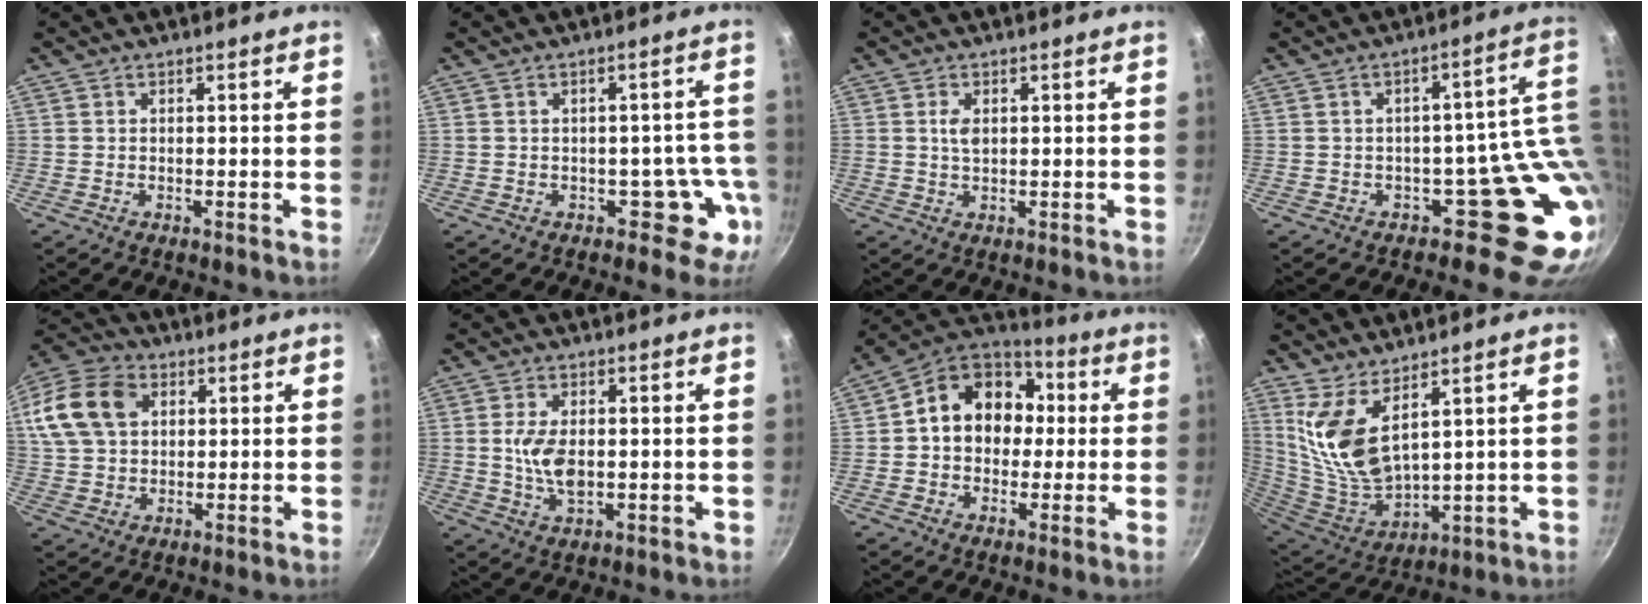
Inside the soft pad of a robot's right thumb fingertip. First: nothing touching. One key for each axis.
{"total": 6.0, "fx": -2.2, "fy": 4.5, "fz": 3.3, "tx": 0.023, "ty": 0.039, "tz": -0.016}
{"total": 3.8, "fx": 0.5, "fy": 2.4, "fz": 2.9, "tx": -0.045, "ty": 0.002, "tz": 0.007}
{"total": 9.8, "fx": 0.7, "fy": 7.5, "fz": 6.3, "tx": 0.002, "ty": 0.014, "tz": 0.014}
{"total": 18.4, "fx": 5.2, "fy": 13.7, "fz": 11.2, "tx": -0.234, "ty": 0.025, "tz": 0.088}
{"total": 7.1, "fx": 0.2, "fy": 3.9, "fz": 5.9, "tx": -0.114, "ty": -0.008, "tz": 0.005}
{"total": 15.7, "fx": 1.6, "fy": 12.7, "fz": 9.1, "tx": -0.105, "ty": 0.038, "tz": 0.009}
{"total": 11.9, "fx": 6.6, "fy": 5.0, "fz": 8.6, "tx": -0.158, "ty": -0.075, "tz": 0.149}